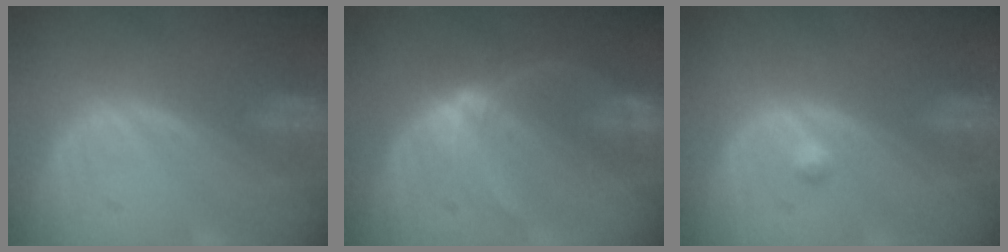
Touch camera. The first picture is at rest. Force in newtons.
{"total": 5.3, "press": 5.2, "slide": 0.8}
{"total": 0.8, "press": 0.8, "slide": 0.1}